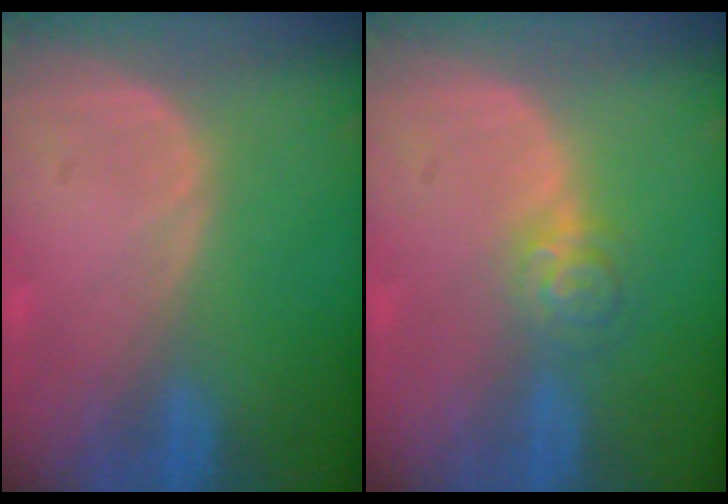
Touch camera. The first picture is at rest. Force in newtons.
{"total": 4.0, "press": 3.6, "slide": 1.6}